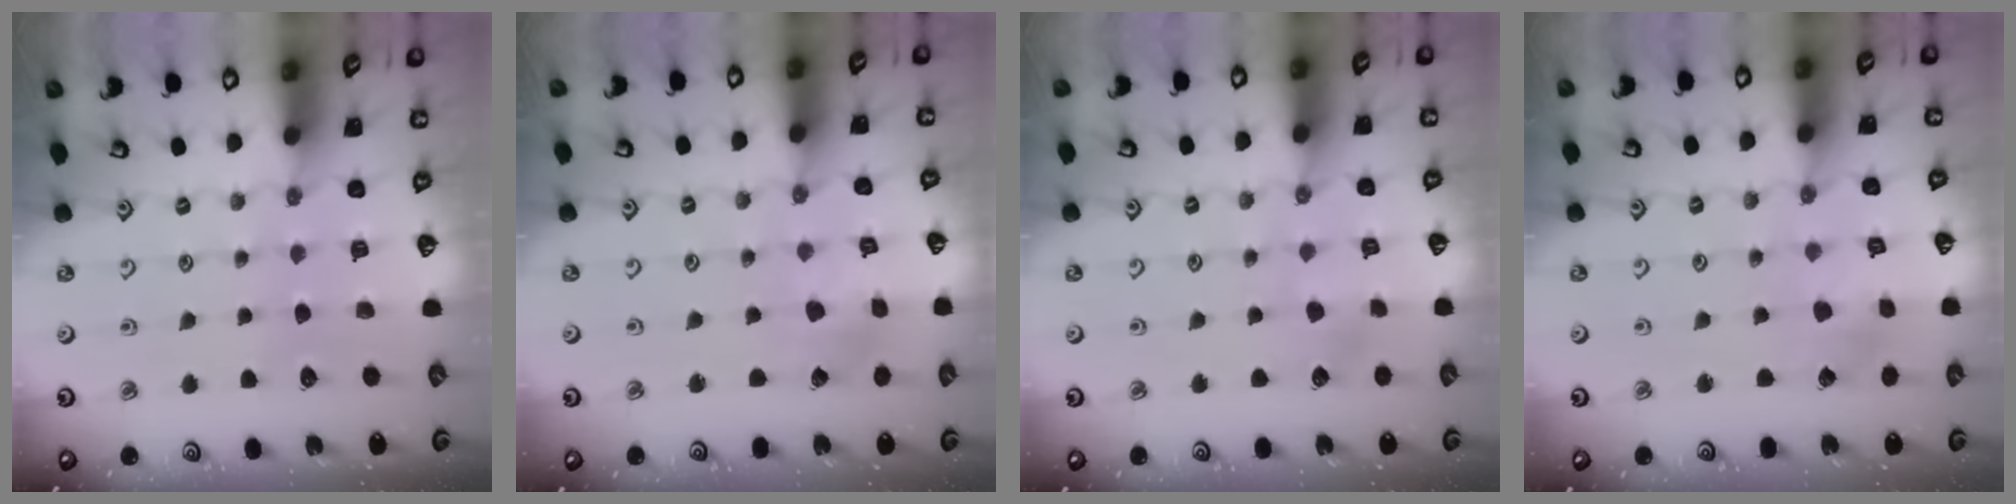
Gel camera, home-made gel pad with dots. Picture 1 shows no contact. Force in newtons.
{"total": 2.1, "press": 2.1, "slide": 0.2}
{"total": 3.0, "press": 3.0, "slide": 0.1}
{"total": 2.2, "press": 2.2, "slide": 0.2}